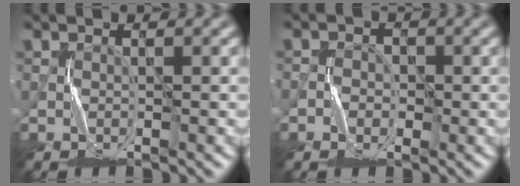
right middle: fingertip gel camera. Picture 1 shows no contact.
{"total": 1.7, "force": [-0.8, 1.4, 0.6], "torque": [0.005, 0.003, -0.021]}